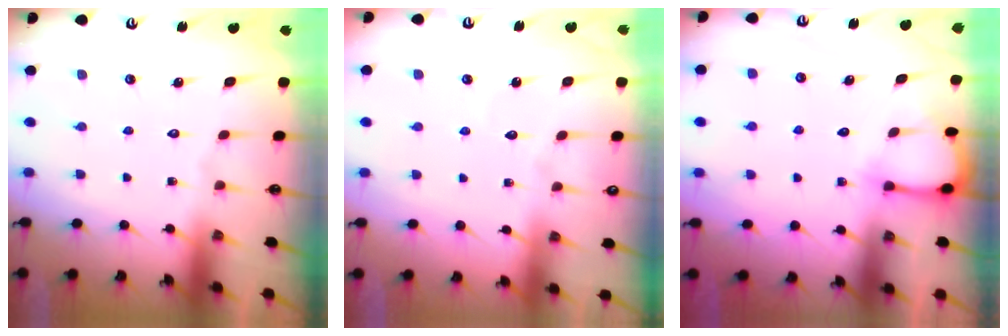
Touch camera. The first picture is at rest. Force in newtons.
{"total": 3.0, "press": 3.0, "slide": 0.3}
{"total": 6.2, "press": 6.2, "slide": 0.3}